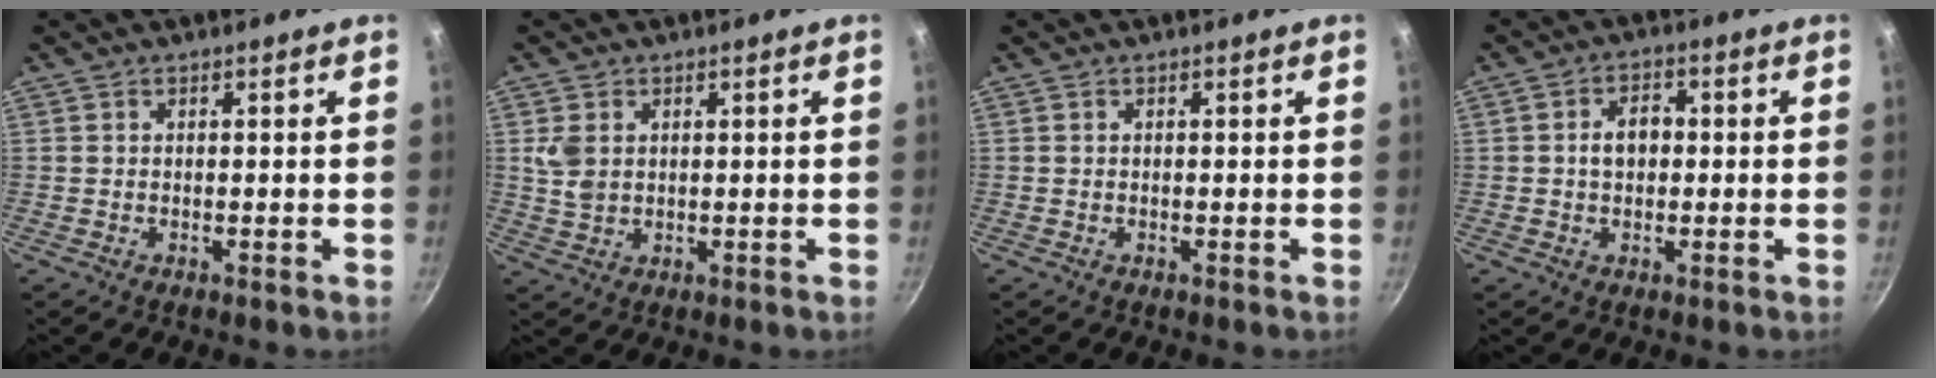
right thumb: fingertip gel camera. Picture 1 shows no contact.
{"total": 4.5, "force": [1.2, 3.3, 2.9], "torque": [-0.053, -0.004, 0.026]}
{"total": 0.0}
{"total": 4.8, "force": [0.1, 3.5, 3.3], "torque": [-0.033, 0.014, -0.003]}